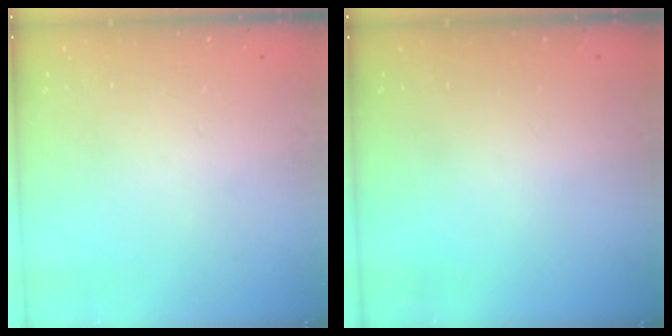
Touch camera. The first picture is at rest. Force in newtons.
{"total": 0.0}